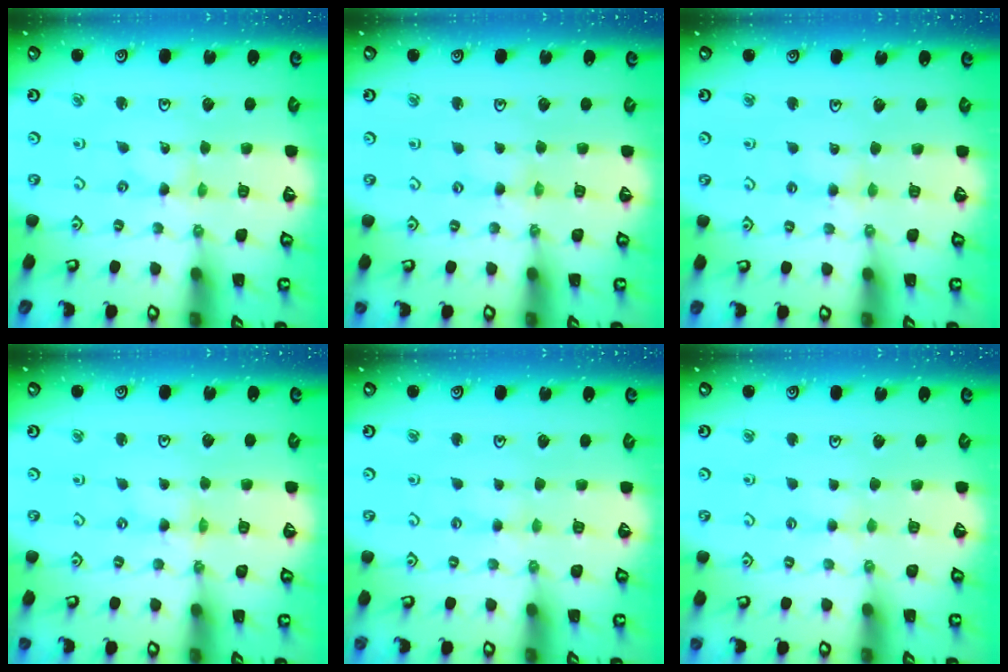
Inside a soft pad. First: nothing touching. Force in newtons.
{"total": 2.1, "press": 2.1, "slide": 0.3}
{"total": 2.7, "press": 2.7, "slide": 0.5}
{"total": 0.8, "press": 0.7, "slide": 0.2}
{"total": 0.6, "press": 0.6, "slide": 0.2}
{"total": 2.4, "press": 2.4, "slide": 0.5}